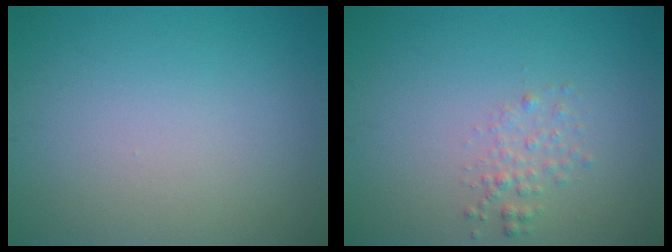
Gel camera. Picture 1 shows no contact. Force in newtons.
{"total": 1.4, "press": 1.4, "slide": 0.1}